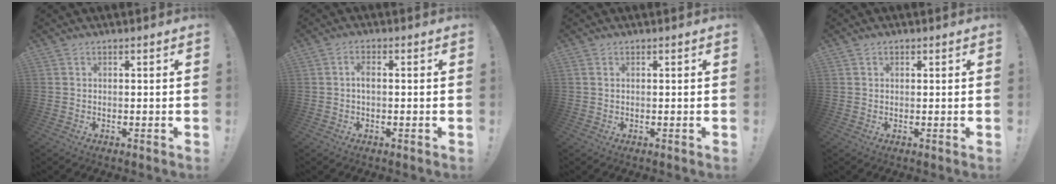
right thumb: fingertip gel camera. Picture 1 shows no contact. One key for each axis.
{"total": 2.4, "fx": -0.1, "fy": 1.2, "fz": 2.0, "tx": -0.039, "ty": 0.008, "tz": -0.003}
{"total": 0.6, "fx": 0.3, "fy": 0.4, "fz": 0.3, "tx": -0.008, "ty": 0.002, "tz": 0.005}
{"total": 0.9, "fx": 0.4, "fy": 0.8, "fz": 0.2, "tx": 0.005, "ty": 0.000, "tz": 0.007}